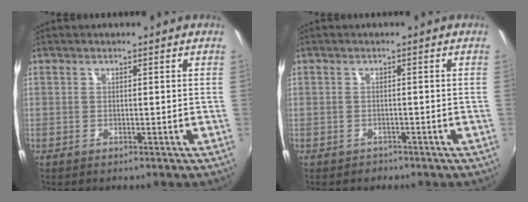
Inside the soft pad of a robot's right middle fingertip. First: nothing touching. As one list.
[{"total": 1.5, "force": [-1.1, 1.1, 0.0], "torque": [-0.004, 0.001, -0.015]}]